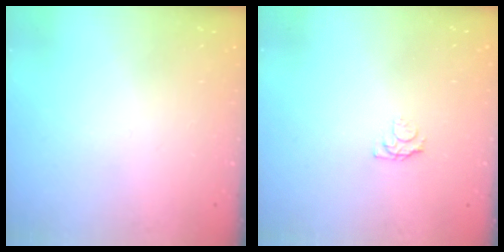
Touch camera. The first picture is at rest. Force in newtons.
{"total": 4.0, "press": 4.0, "slide": 0.4}